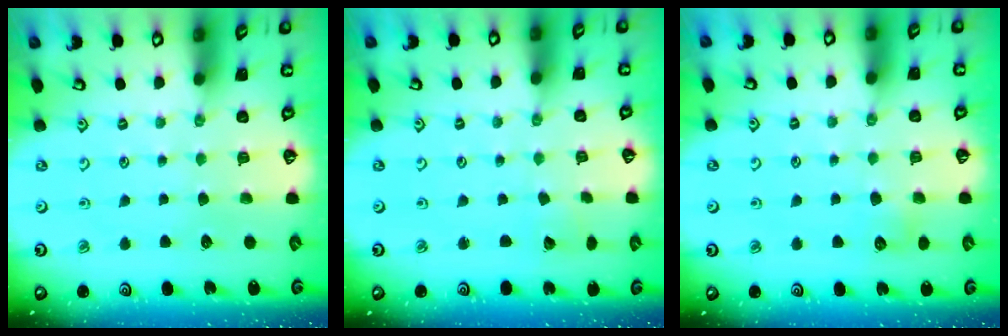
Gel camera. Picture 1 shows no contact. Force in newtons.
{"total": 2.9, "press": 2.9, "slide": 0.2}
{"total": 5.8, "press": 5.8, "slide": 0.7}